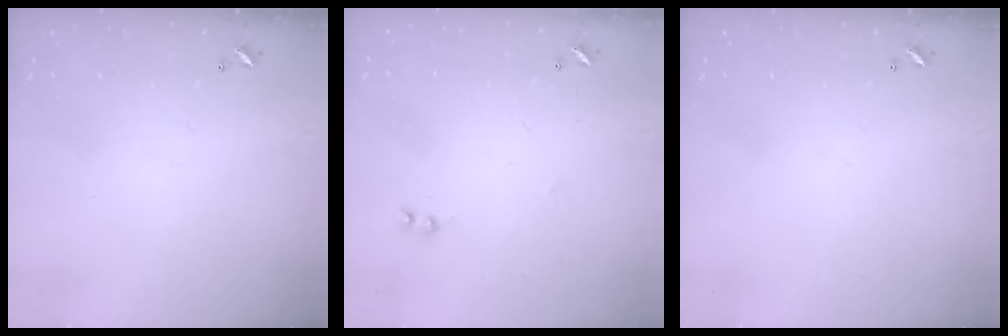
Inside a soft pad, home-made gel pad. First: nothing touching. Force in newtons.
{"total": 2.0, "press": 2.0, "slide": 0.5}
{"total": 0.0}